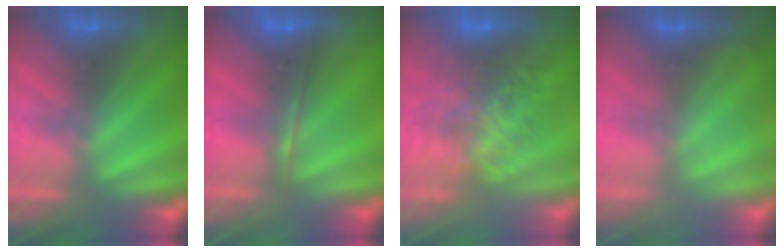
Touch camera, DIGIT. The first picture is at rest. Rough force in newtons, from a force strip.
{"total": 1.8}
{"total": 10.2}
{"total": 2.2}